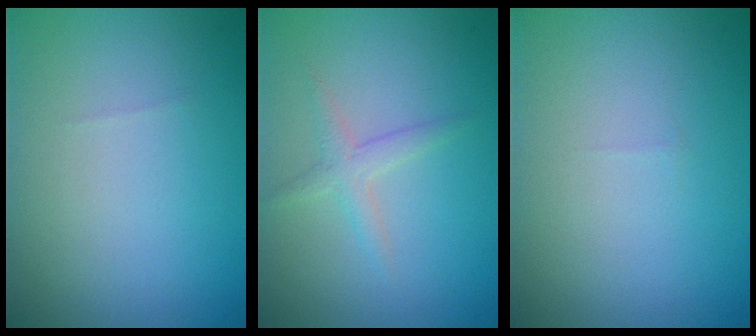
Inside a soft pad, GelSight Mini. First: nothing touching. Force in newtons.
{"total": 1.6, "press": 1.6, "slide": 0.1}
{"total": 0.0}